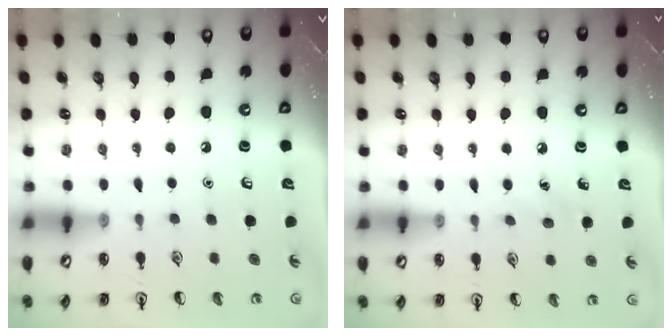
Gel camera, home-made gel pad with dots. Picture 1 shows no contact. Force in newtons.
{"total": 5.3, "press": 5.0, "slide": 1.6}